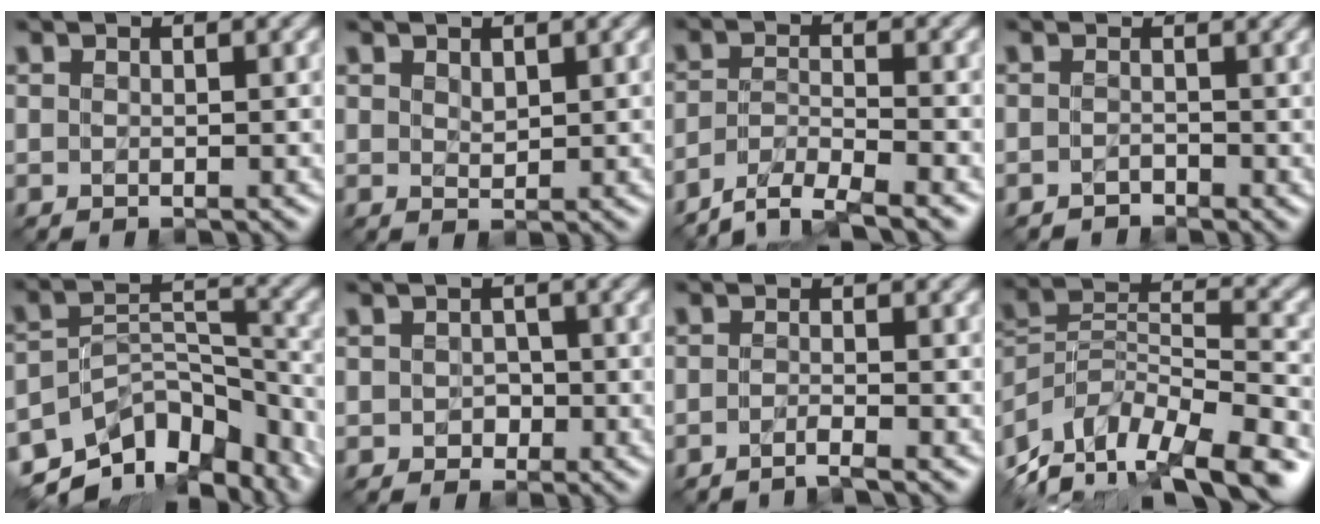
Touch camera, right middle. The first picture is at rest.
{"total": 0.8, "force": [0.6, 0.4, 0.4], "torque": [-0.013, -0.003, 0.018]}
{"total": 4.3, "force": [-3.8, 0.6, 1.9], "torque": [-0.034, -0.005, -0.076]}
{"total": 1.0, "force": [-1.0, 0.4, -0.1], "torque": [0.001, 0.000, -0.017]}
{"total": 12.0, "force": [-9.7, 5.8, 4.0], "torque": [-0.059, 0.009, -0.139]}
{"total": 1.2, "force": [-0.4, 1.1, 0.3], "torque": [-0.006, -0.005, -0.006]}
{"total": 1.5, "force": [-1.3, 0.1, 0.8], "torque": [-0.006, -0.006, -0.034]}
{"total": 13.5, "force": [-10.6, 4.9, 6.7], "torque": [-0.126, 0.012, -0.170]}